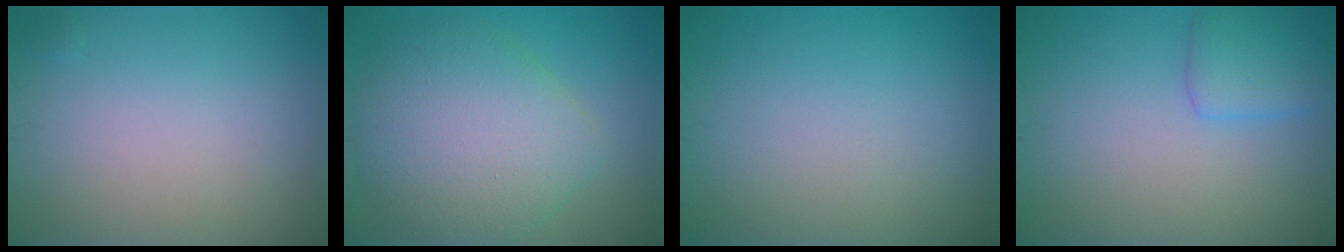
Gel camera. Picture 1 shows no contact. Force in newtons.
{"total": 7.5, "press": 7.5, "slide": 0.6}
{"total": 0.0}
{"total": 2.7, "press": 2.7, "slide": 0.0}